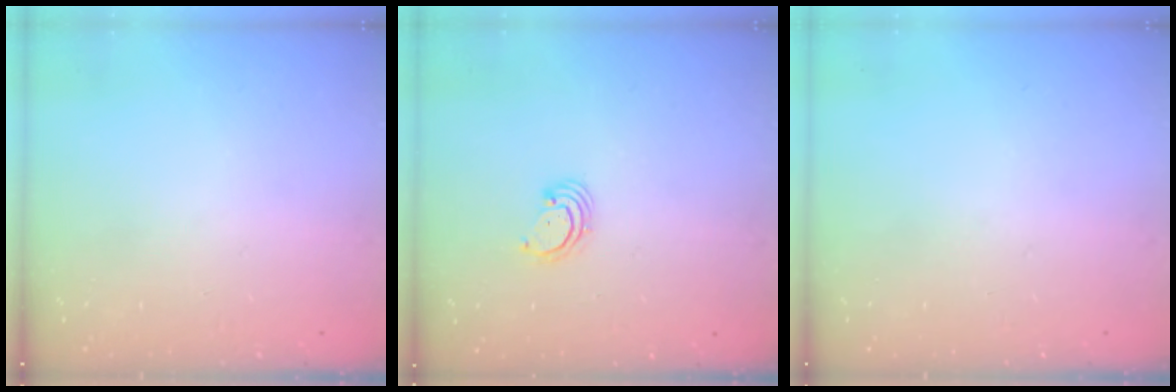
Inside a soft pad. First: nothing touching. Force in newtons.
{"total": 2.5, "press": 2.5, "slide": 0.3}
{"total": 0.0}